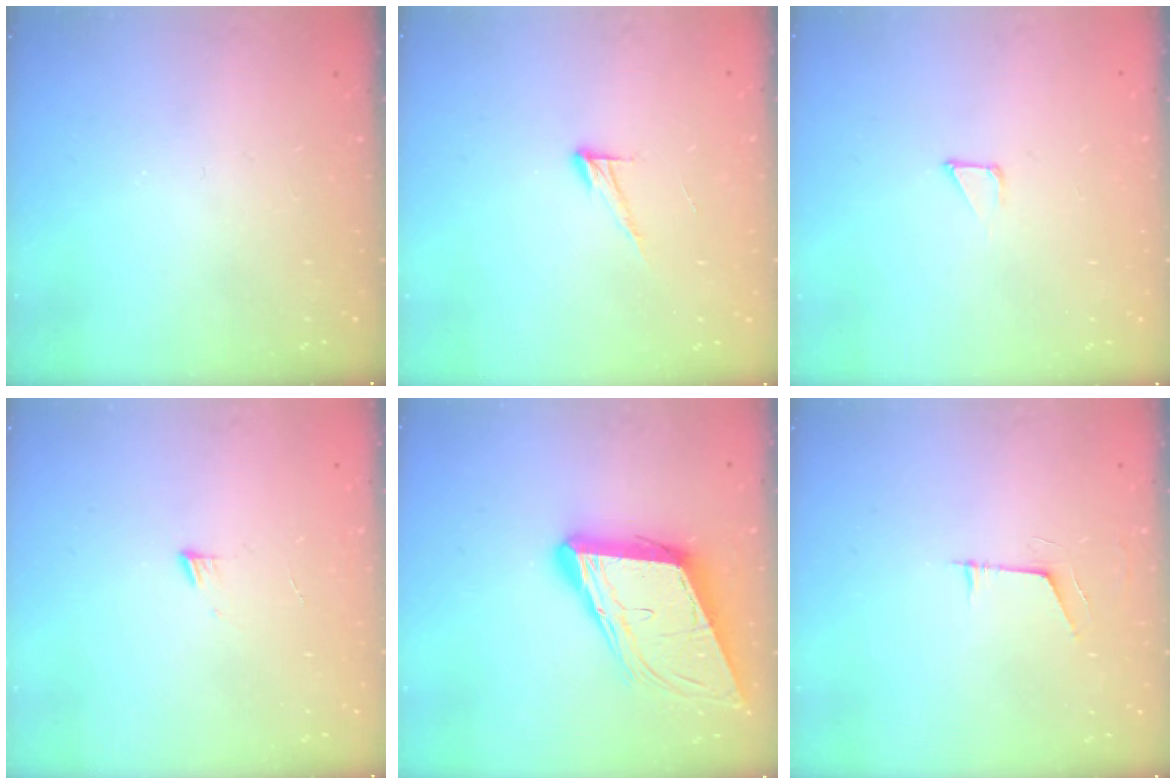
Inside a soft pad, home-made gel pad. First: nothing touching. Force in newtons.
{"total": 7.1, "press": 7.0, "slide": 0.4}
{"total": 1.7, "press": 1.7, "slide": 0.0}
{"total": 3.5, "press": 3.4, "slide": 0.4}
{"total": 14.8, "press": 14.1, "slide": 4.2}
{"total": 4.4, "press": 4.3, "slide": 0.7}